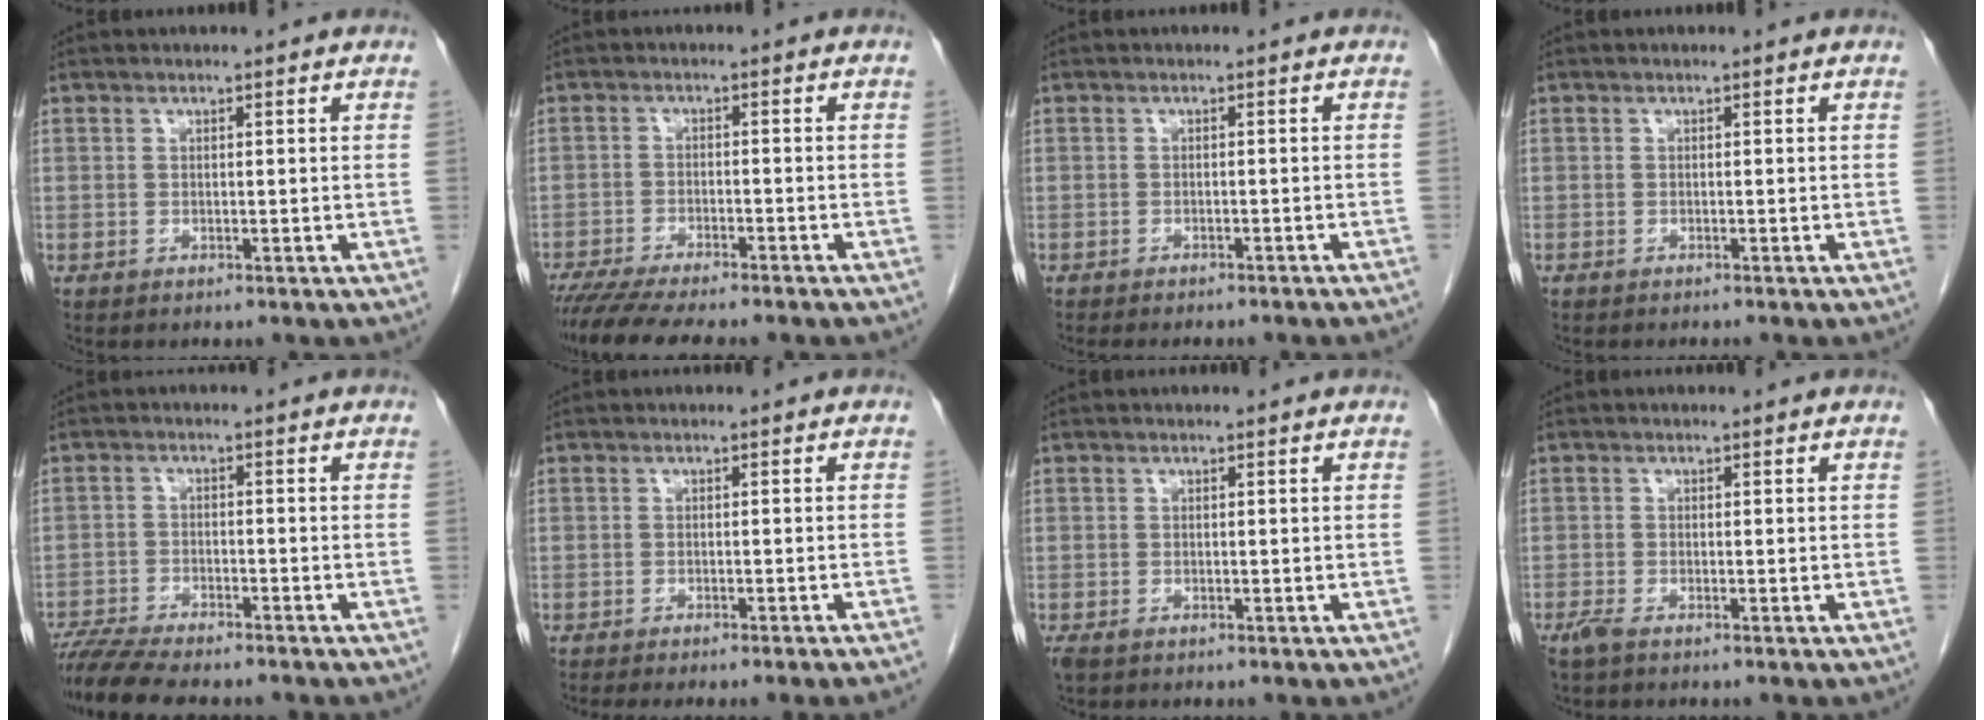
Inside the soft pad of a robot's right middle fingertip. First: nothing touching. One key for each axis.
{"total": 11.6, "fx": -9.9, "fy": 1.6, "fz": 5.9, "tx": -0.084, "ty": -0.015, "tz": -0.146}
{"total": 8.3, "fx": -7.3, "fy": 0.9, "fz": 3.7, "tx": -0.033, "ty": -0.009, "tz": -0.088}
{"total": 0.7, "fx": -0.7, "fy": 0.0, "fz": 0.2, "tx": -0.006, "ty": -0.001, "tz": -0.010}
{"total": 10.2, "fx": -9.0, "fy": 1.4, "fz": 4.6, "tx": -0.073, "ty": -0.012, "tz": -0.144}
{"total": 6.4, "fx": -5.5, "fy": -0.8, "fz": 3.2, "tx": -0.019, "ty": -0.005, "tz": -0.074}
{"total": 1.6, "fx": -1.1, "fy": 0.7, "fz": 1.0, "tx": -0.023, "ty": -0.005, "tz": -0.015}
{"total": 1.6, "fx": -1.2, "fy": 0.3, "fz": 1.0, "tx": -0.028, "ty": -0.005, "tz": -0.024}